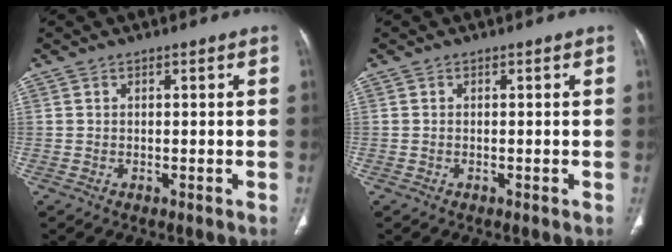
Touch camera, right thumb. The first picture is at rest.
{"total": 0.0}